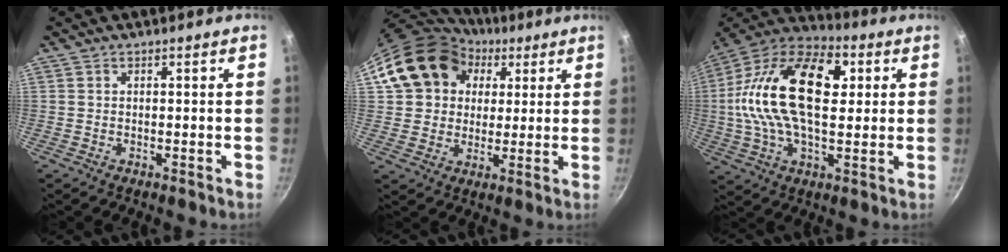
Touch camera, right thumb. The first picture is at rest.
{"total": 16.5, "force": [5.7, 13.6, 7.2], "torque": [-0.107, 0.019, 0.096]}
{"total": 24.2, "force": [3.7, 13.4, 19.8], "torque": [-0.355, 0.025, 0.042]}